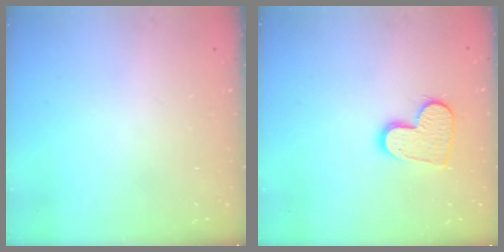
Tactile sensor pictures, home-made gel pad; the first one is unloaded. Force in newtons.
{"total": 12.0, "press": 11.9, "slide": 0.8}